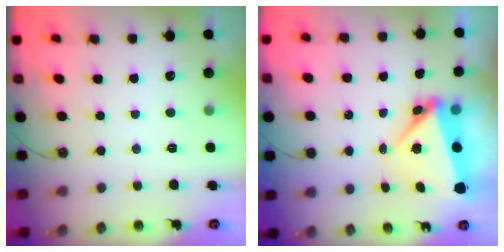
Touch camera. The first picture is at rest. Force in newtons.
{"total": 6.7, "press": 6.7, "slide": 0.5}